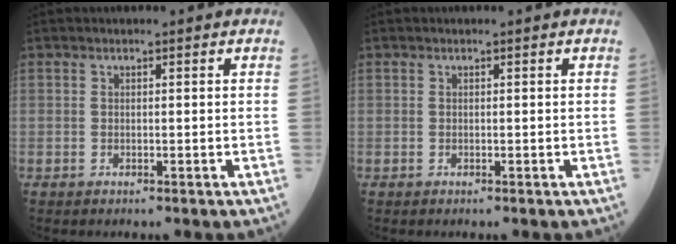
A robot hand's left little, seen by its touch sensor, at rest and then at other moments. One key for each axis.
{"total": 0.0}